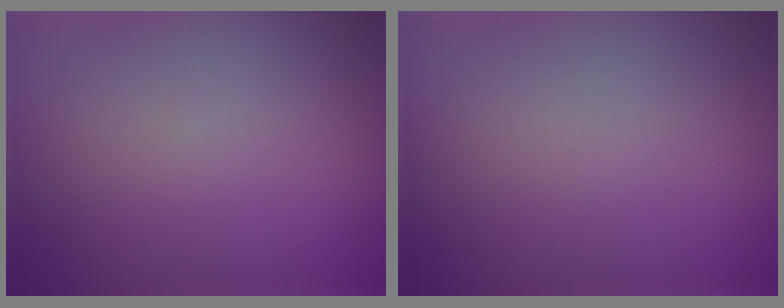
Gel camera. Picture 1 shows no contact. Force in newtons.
{"total": 0.0}